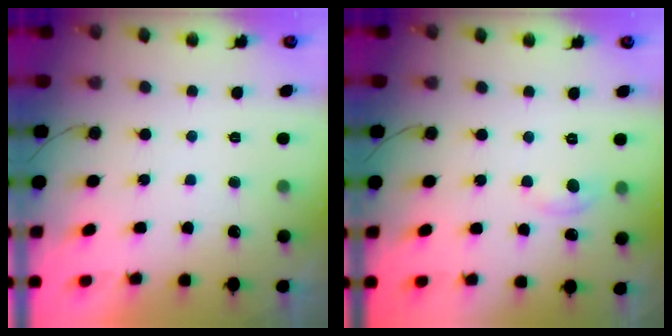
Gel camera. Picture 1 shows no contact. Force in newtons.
{"total": 3.6, "press": 3.6, "slide": 0.5}